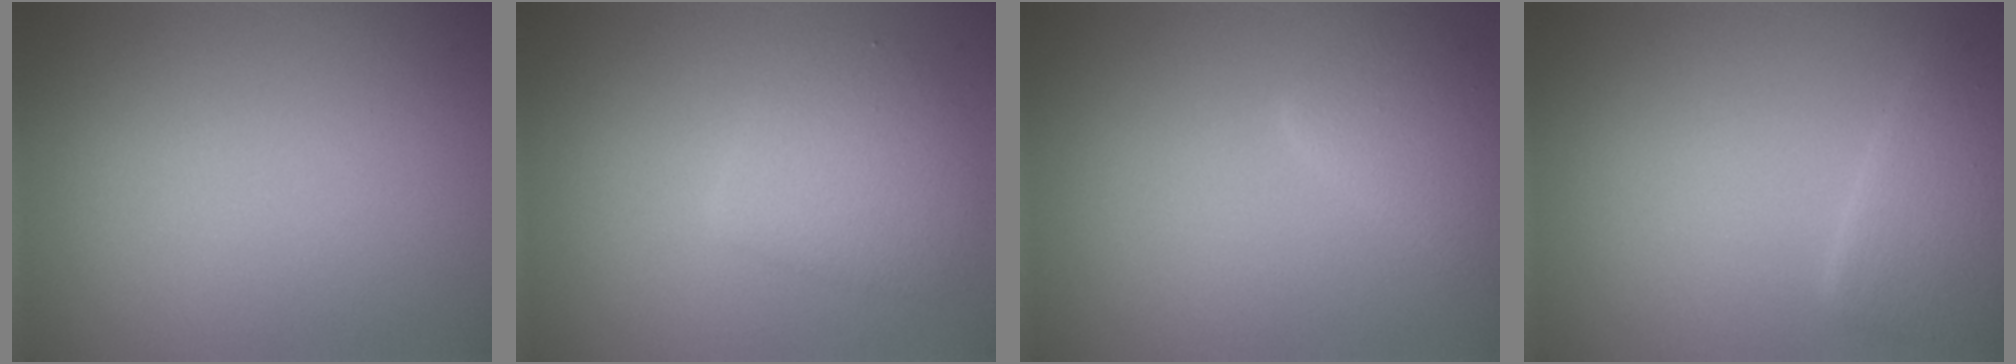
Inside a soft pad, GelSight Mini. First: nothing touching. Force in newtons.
{"total": 3.4, "press": 3.4, "slide": 0.1}
{"total": 2.5, "press": 2.5, "slide": 0.1}
{"total": 2.7, "press": 2.7, "slide": 0.1}